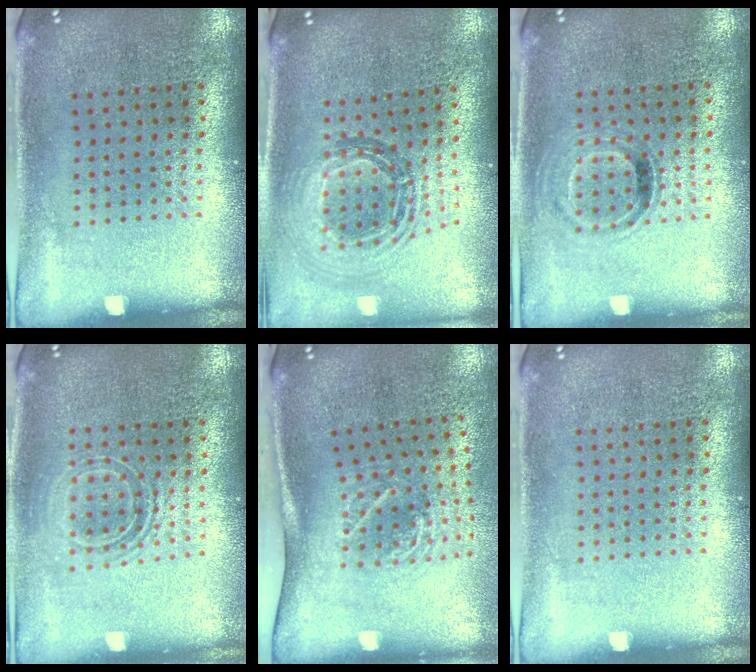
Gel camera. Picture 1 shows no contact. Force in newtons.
{"total": 1.1, "press": 1.1, "slide": 0.4}
{"total": 0.9, "press": 0.8, "slide": 0.3}
{"total": 1.6, "press": 1.2, "slide": 1.0}
{"total": 2.0, "press": 1.3, "slide": 1.5}
{"total": 0.0}